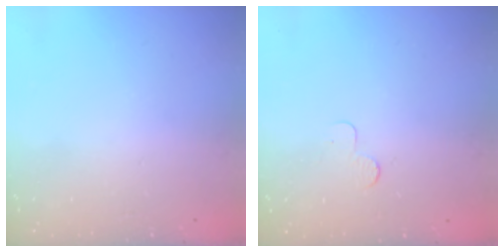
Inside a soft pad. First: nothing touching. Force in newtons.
{"total": 2.3, "press": 2.3, "slide": 0.2}